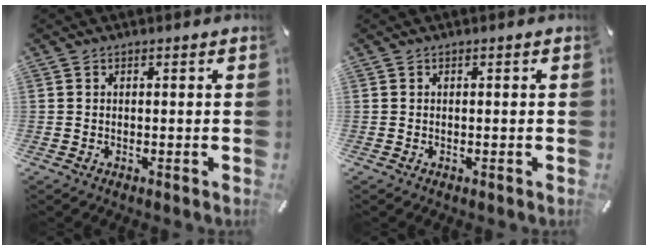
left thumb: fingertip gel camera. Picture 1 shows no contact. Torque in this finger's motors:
{"motor_torque": [0.00, 0.00, -0.04, 0.04, 0.00]}